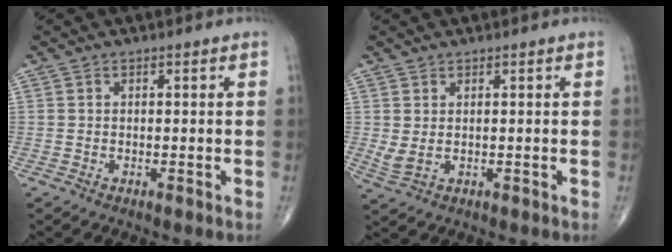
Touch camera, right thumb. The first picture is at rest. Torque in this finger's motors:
{"motor_torque": [0.15, -0.02, -0.10, -0.14, 0.00]}